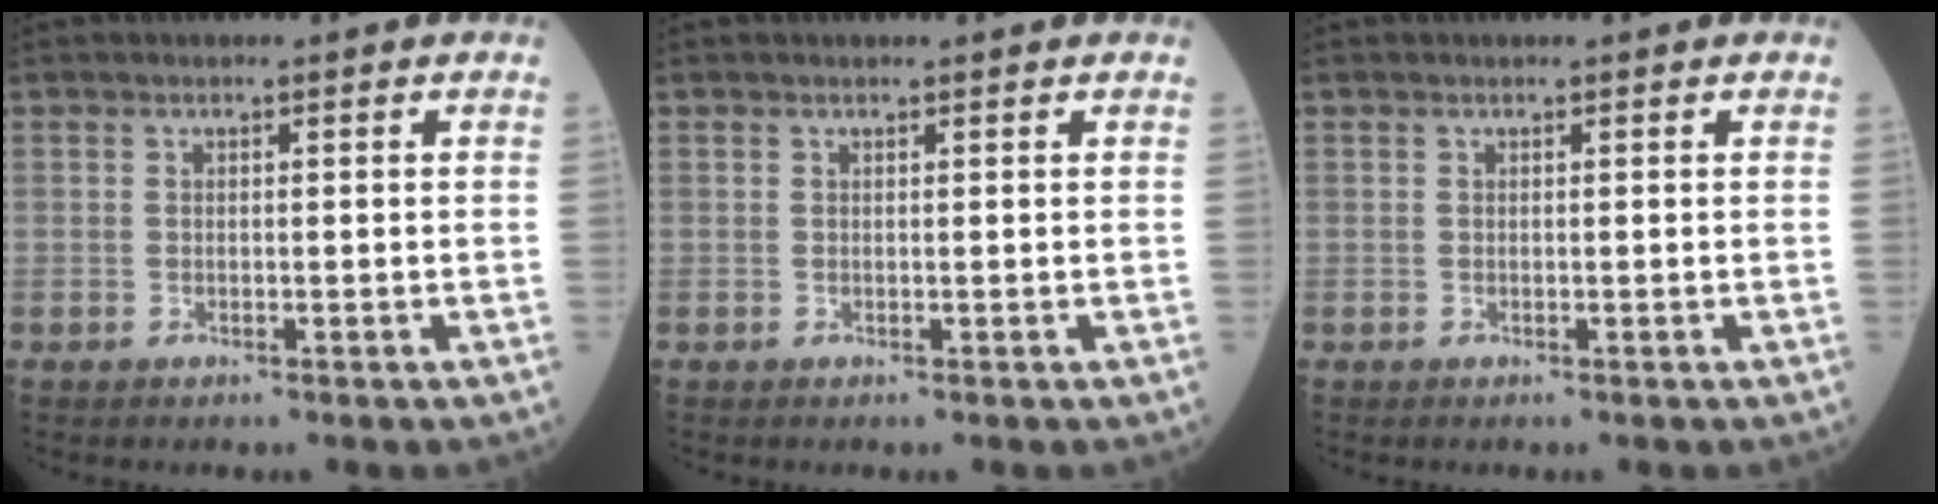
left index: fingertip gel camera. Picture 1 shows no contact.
{"total": 0.8, "force": [0.8, 0.0, 0.3], "torque": [-0.004, 0.007, 0.011]}
{"total": 0.0}